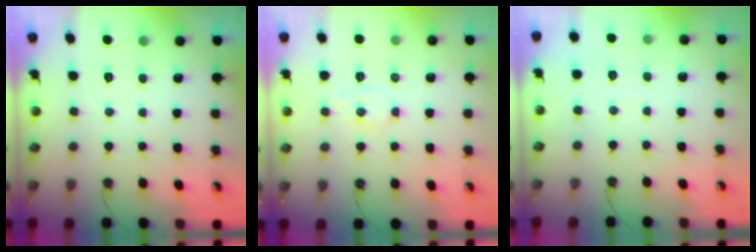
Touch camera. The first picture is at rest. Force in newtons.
{"total": 4.4, "press": 4.3, "slide": 1.0}
{"total": 3.3, "press": 3.3, "slide": 0.4}